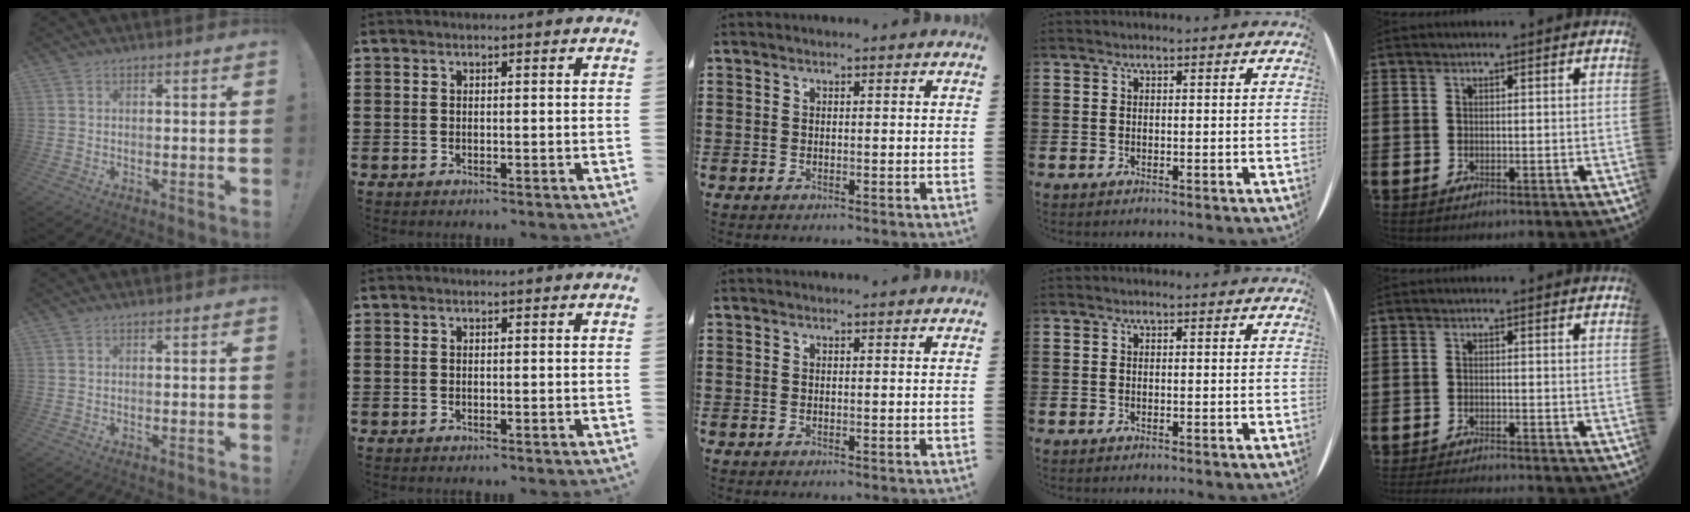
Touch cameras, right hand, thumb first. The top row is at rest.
{"little": {"total": 1.3, "force": [-1.3, -0.2, 0.2], "torque": [-0.002, 0.001, -0.025]}}